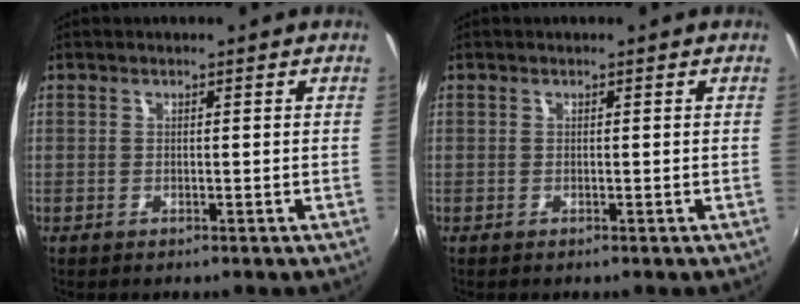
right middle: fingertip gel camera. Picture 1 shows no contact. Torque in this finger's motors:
{"motor_torque": [0.00, -0.01, 0.03, 0.00]}